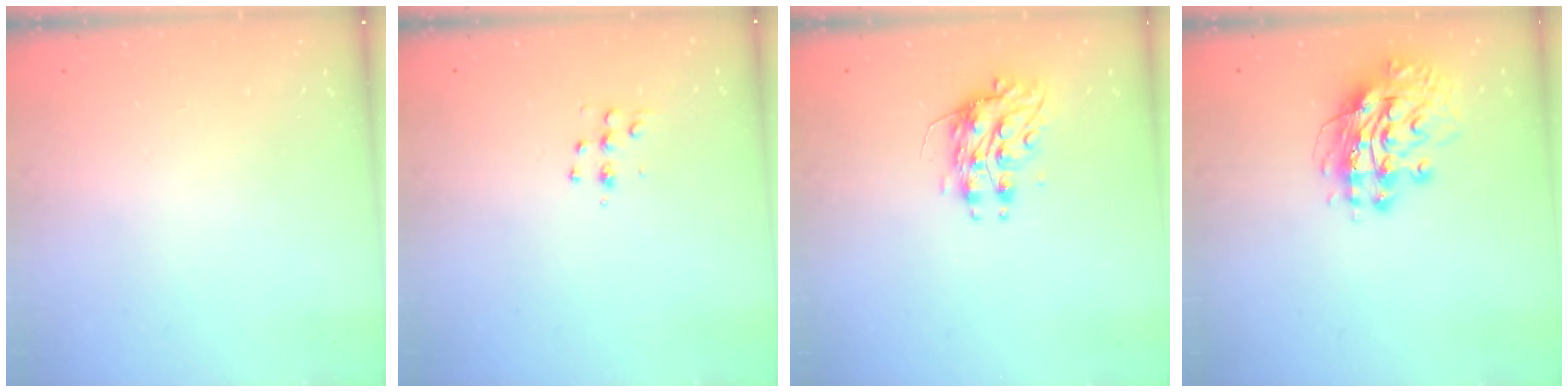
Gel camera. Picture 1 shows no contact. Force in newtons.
{"total": 5.5, "press": 5.5, "slide": 0.4}
{"total": 8.3, "press": 8.2, "slide": 0.6}
{"total": 13.5, "press": 13.4, "slide": 1.5}